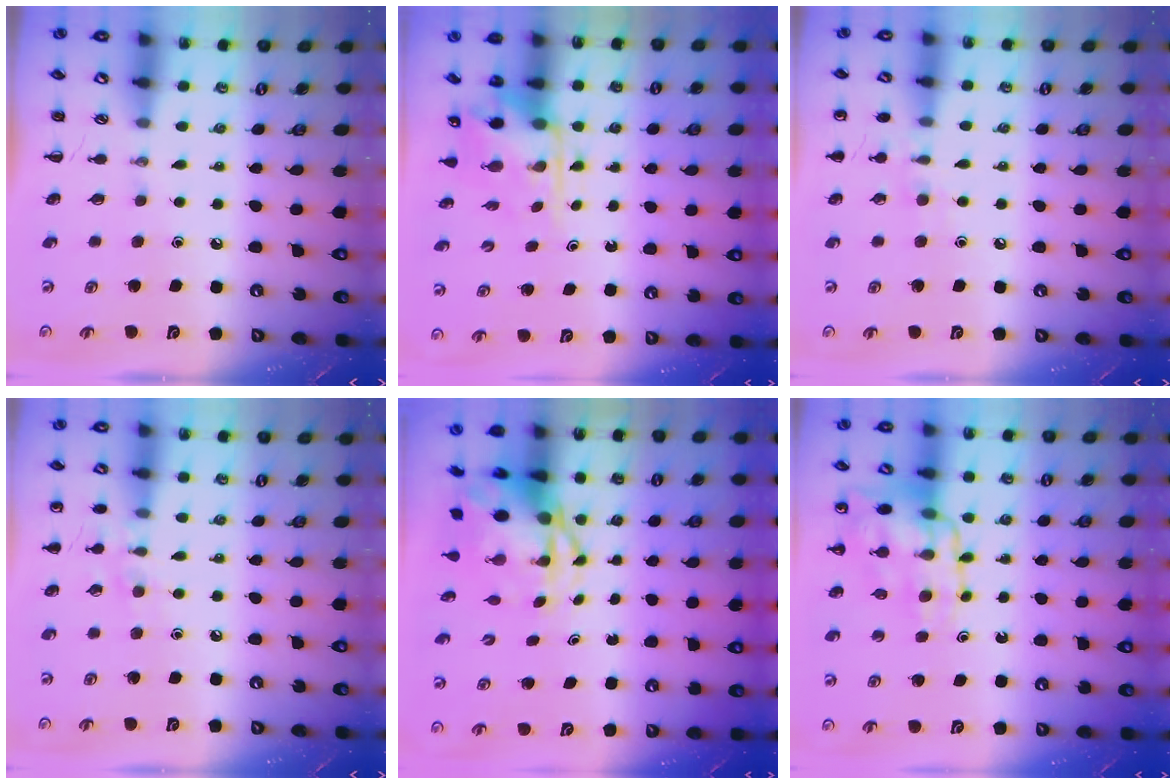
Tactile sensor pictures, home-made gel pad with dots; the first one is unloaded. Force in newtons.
{"total": 4.6, "press": 4.6, "slide": 0.5}
{"total": 7.2, "press": 7.0, "slide": 1.8}
{"total": 7.2, "press": 6.9, "slide": 1.9}
{"total": 5.4, "press": 5.2, "slide": 1.2}
{"total": 13.9, "press": 13.6, "slide": 3.1}